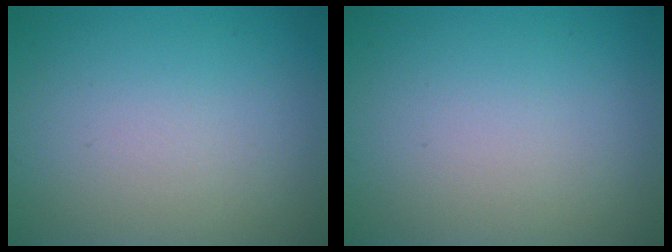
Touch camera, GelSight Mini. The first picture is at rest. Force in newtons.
{"total": 0.0}